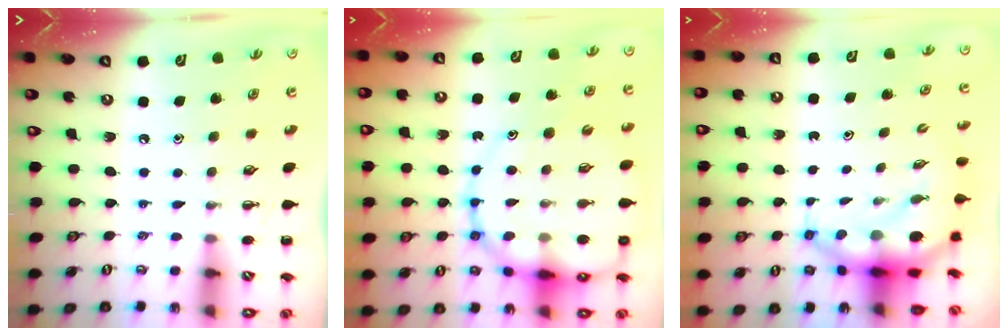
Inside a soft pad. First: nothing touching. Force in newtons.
{"total": 20.8, "press": 20.4, "slide": 4.1}
{"total": 7.2, "press": 7.0, "slide": 1.8}